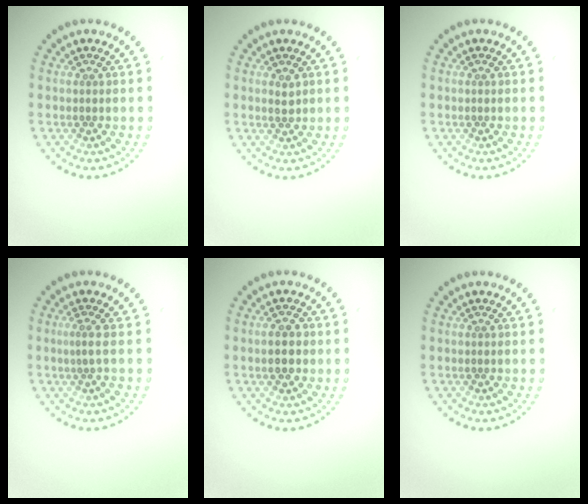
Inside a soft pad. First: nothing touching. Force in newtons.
{"total": 1.1, "press": 1.1, "slide": 0.3}
{"total": 0.0}
{"total": 1.1, "press": 0.3, "slide": 1.0}
{"total": 2.3, "press": 2.3, "slide": 0.2}
{"total": 0.0}